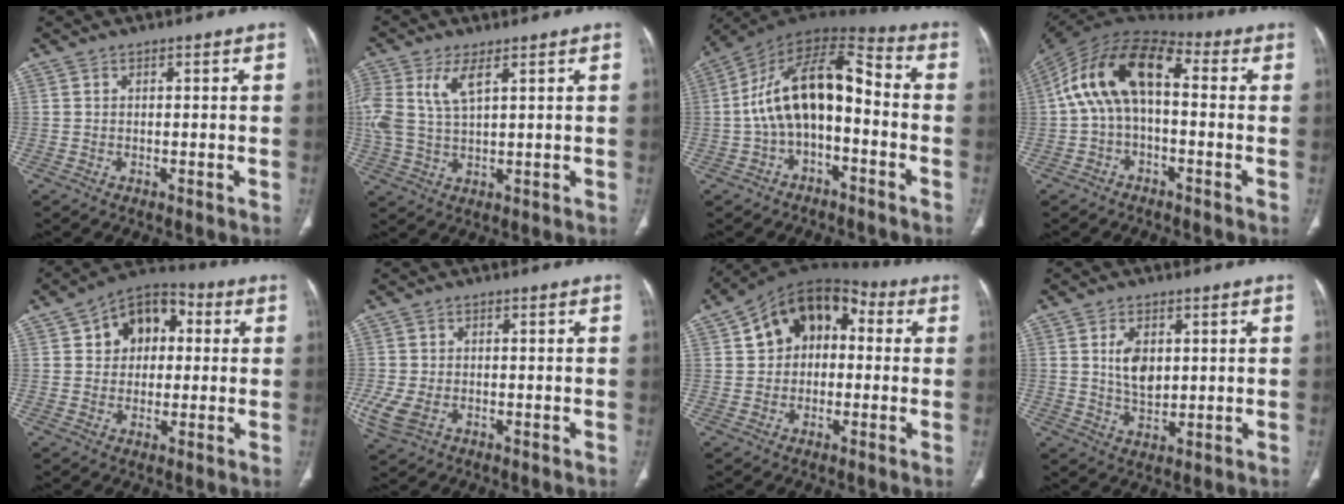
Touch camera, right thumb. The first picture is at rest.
{"total": 7.9, "force": [3.2, 3.3, 6.5], "torque": [-0.159, 0.001, 0.070]}
{"total": 16.0, "force": [-2.0, 8.6, 13.4], "torque": [-0.220, 0.066, -0.043]}
{"total": 14.9, "force": [0.9, 8.3, 12.3], "torque": [-0.220, 0.050, 0.005]}
{"total": 11.3, "force": [2.7, 8.4, 7.1], "torque": [-0.067, 0.017, 0.031]}
{"total": 6.1, "force": [-1.6, 4.0, 4.2], "torque": [-0.106, -0.002, -0.024]}
{"total": 13.6, "force": [2.6, 9.5, 9.4], "torque": [-0.113, 0.038, 0.028]}
{"total": 6.5, "force": [1.4, 4.1, 4.8], "torque": [-0.070, -0.011, 0.030]}